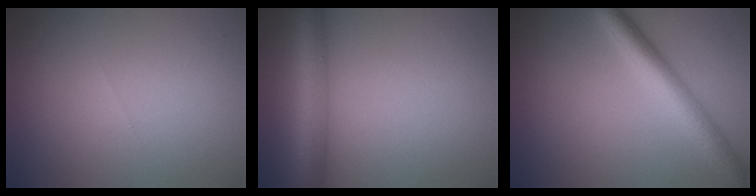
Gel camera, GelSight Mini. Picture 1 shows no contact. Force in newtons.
{"total": 5.1, "press": 5.1, "slide": 0.2}
{"total": 4.8, "press": 4.8, "slide": 0.2}